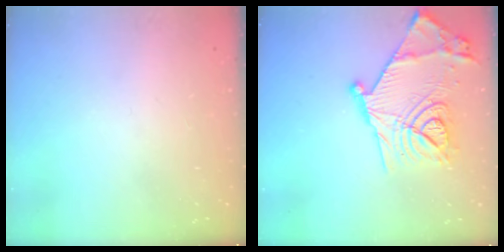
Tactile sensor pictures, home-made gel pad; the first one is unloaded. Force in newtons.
{"total": 22.3, "press": 22.3, "slide": 1.1}